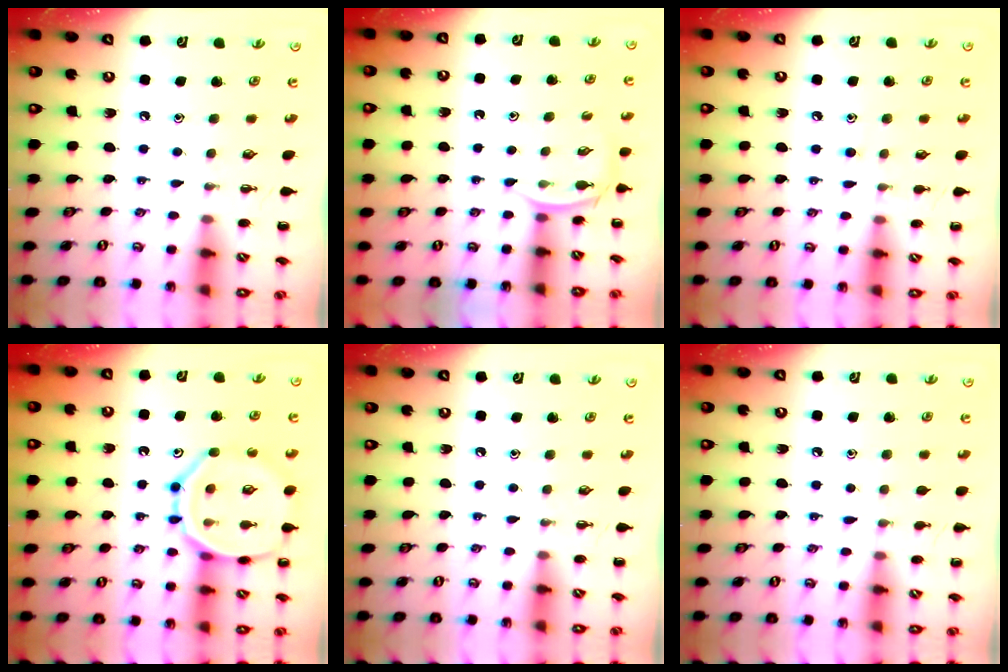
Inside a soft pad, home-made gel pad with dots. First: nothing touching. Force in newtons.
{"total": 3.3, "press": 3.1, "slide": 1.1}
{"total": 7.5, "press": 7.2, "slide": 2.2}
{"total": 15.3, "press": 15.2, "slide": 1.4}
{"total": 0.0}
{"total": 4.2, "press": 3.9, "slide": 1.4}